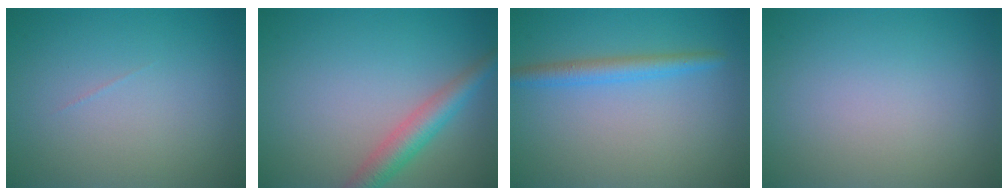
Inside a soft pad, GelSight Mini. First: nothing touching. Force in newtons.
{"total": 3.7, "press": 3.7, "slide": 0.1}
{"total": 2.4, "press": 2.4, "slide": 0.2}
{"total": 0.0}